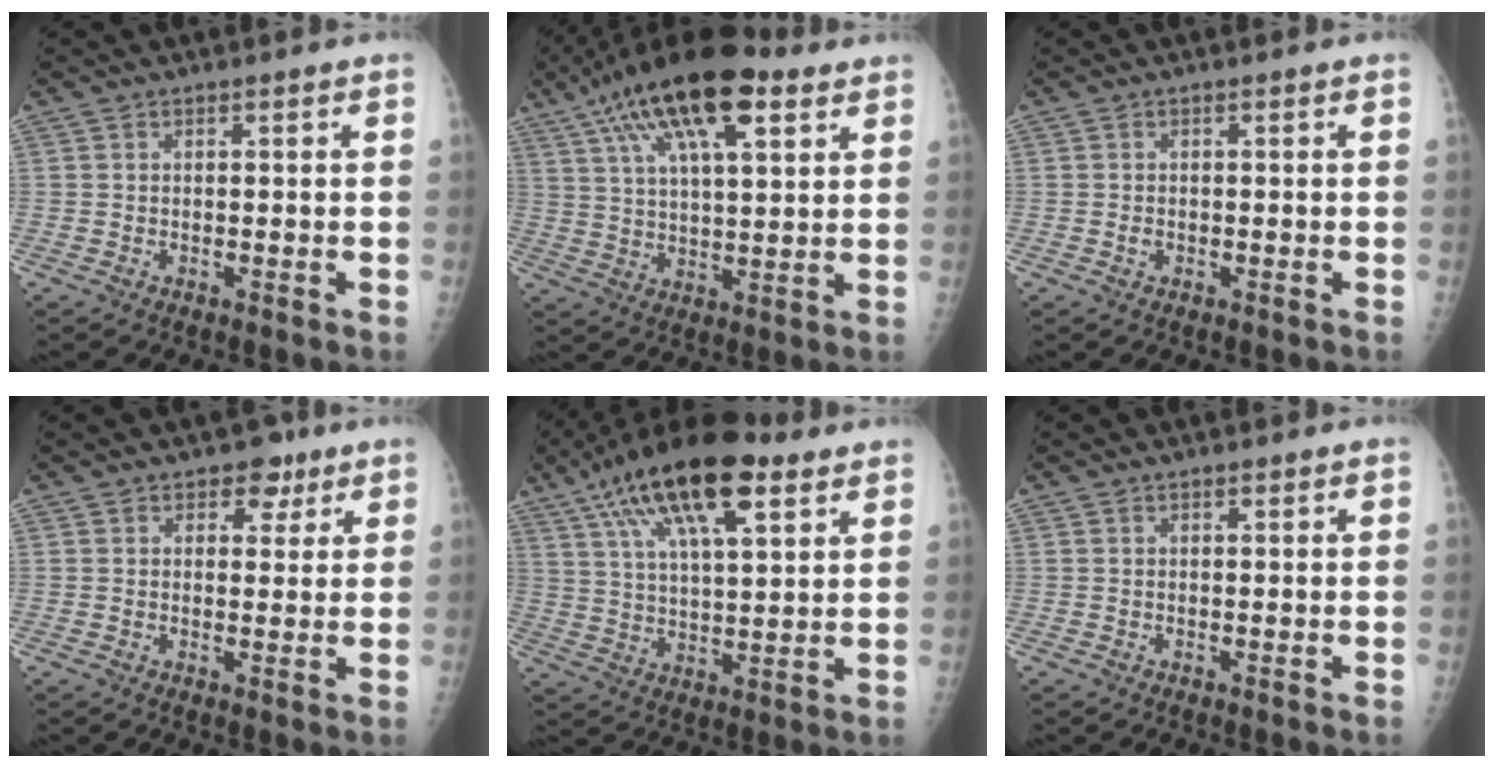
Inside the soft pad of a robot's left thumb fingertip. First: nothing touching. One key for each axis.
{"total": 19.2, "fx": 10.1, "fy": 7.0, "fz": 14.7, "tx": -0.245, "ty": -0.006, "tz": 0.172}
{"total": 0.9, "fx": -0.2, "fy": 0.7, "fz": 0.5, "tx": -0.005, "ty": 0.001, "tz": -0.003}
{"total": 4.8, "fx": 2.7, "fy": 3.2, "fz": 2.2, "tx": 0.002, "ty": -0.009, "tz": 0.033}
{"total": 20.2, "fx": 10.8, "fy": 7.4, "fz": 15.4, "tx": -0.256, "ty": -0.011, "tz": 0.186}
{"total": 0.7, "fx": 0.4, "fy": 0.4, "fz": 0.4, "tx": -0.005, "ty": -0.001, "tz": 0.006}